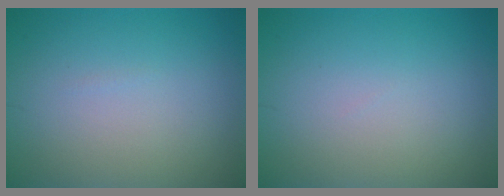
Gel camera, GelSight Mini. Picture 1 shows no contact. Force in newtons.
{"total": 0.0}